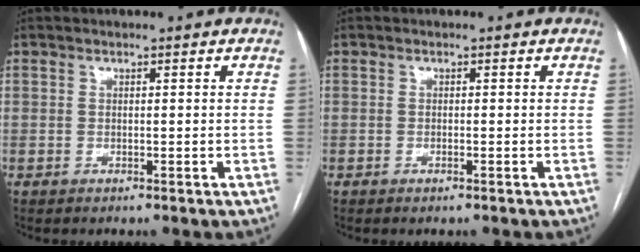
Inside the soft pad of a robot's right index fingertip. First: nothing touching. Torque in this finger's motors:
{"motor_torque": [0.37, -0.08, 0.04, 0.00]}